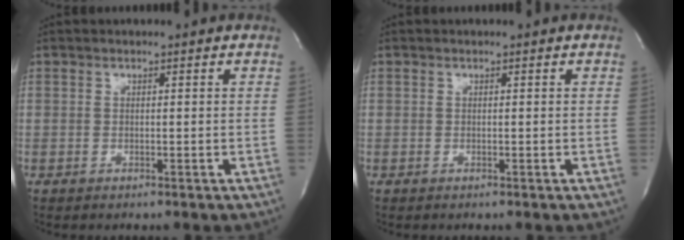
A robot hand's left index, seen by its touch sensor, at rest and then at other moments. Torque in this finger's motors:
{"motor_torque": [0.00, 0.00, 0.00, 0.00]}